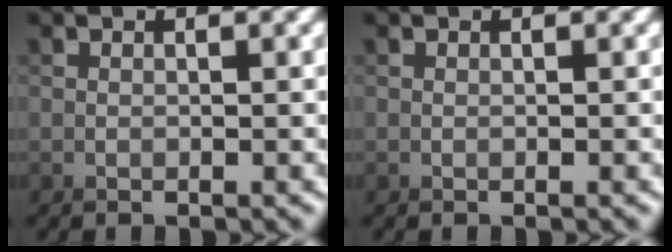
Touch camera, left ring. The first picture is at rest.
{"total": 0.0}